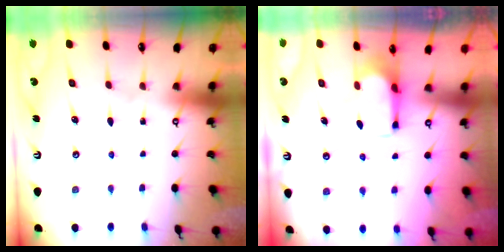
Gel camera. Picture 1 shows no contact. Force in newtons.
{"total": 2.6, "press": 2.5, "slide": 0.9}